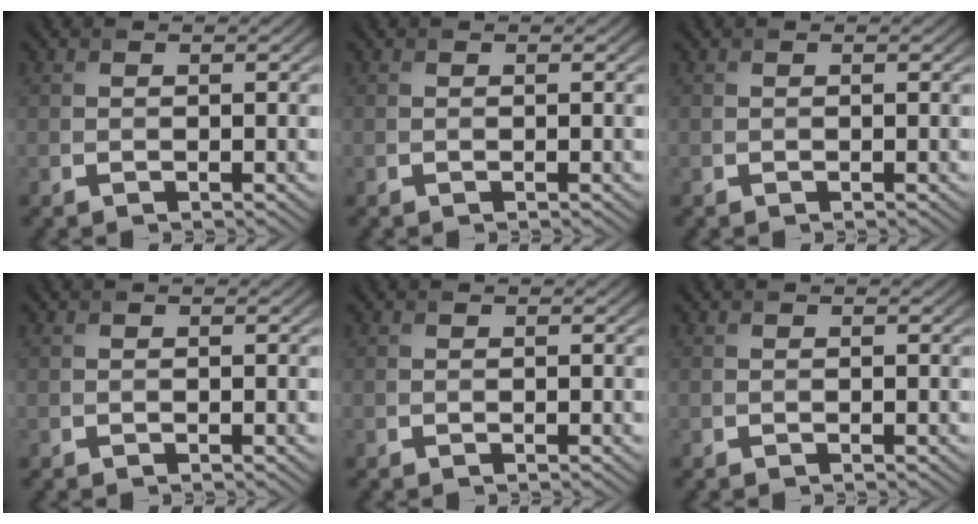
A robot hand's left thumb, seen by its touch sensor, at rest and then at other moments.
{"total": 0.0}
{"total": 0.0}
{"total": 0.0}
{"total": 0.0}
{"total": 0.0}